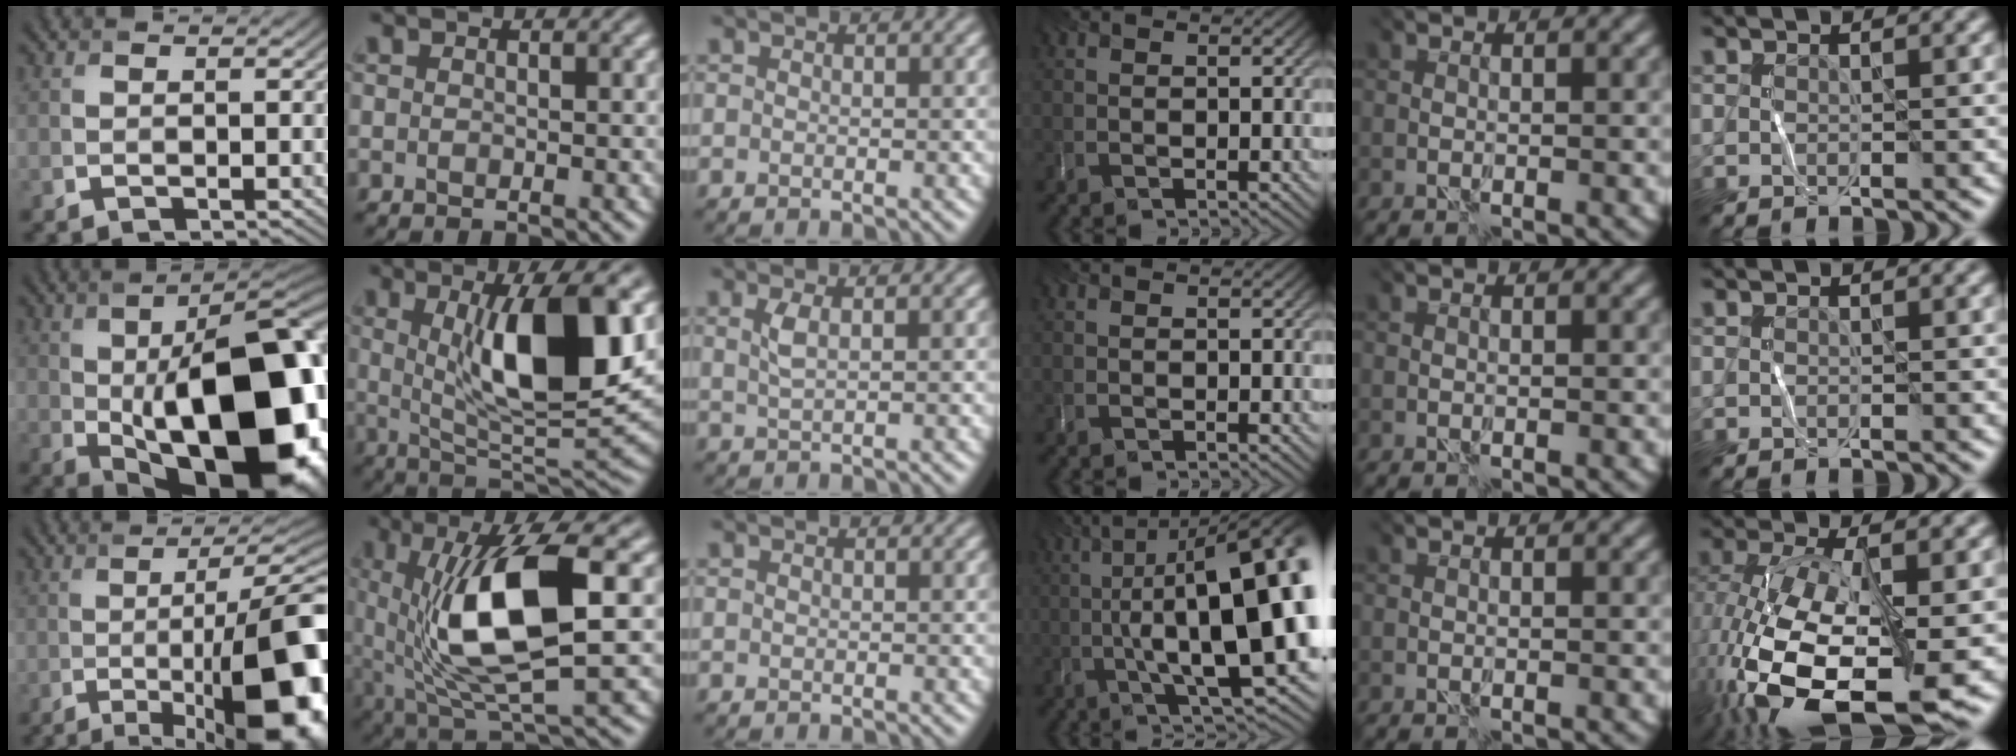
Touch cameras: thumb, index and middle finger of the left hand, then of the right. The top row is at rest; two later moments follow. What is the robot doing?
{"motion": "wrap", "object": "string"}